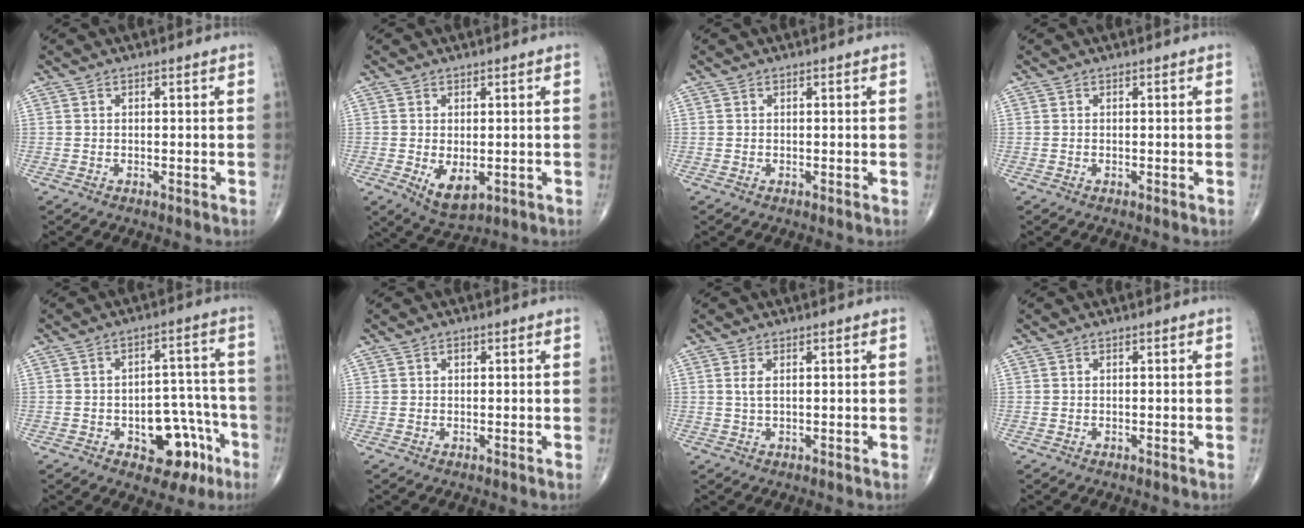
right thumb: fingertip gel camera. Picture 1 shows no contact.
{"total": 5.5, "force": [-1.0, 2.9, 4.6], "torque": [-0.068, -0.012, -0.002]}
{"total": 0.0}
{"total": 0.0}
{"total": 11.6, "force": [-5.1, 6.9, 7.8], "torque": [-0.058, 0.050, -0.059]}
{"total": 1.0, "force": [0.3, 0.8, 0.5], "torque": [-0.004, 0.002, 0.005]}
{"total": 1.6, "force": [0.4, 0.5, 1.5], "torque": [-0.039, 0.002, 0.013]}
{"total": 0.0}